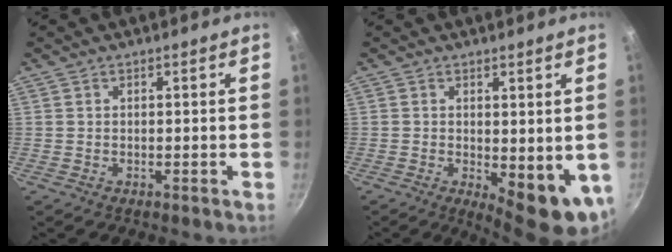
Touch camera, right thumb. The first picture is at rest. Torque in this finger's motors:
{"motor_torque": [-0.43, 0.87, 0.22, 0.02, 0.24]}